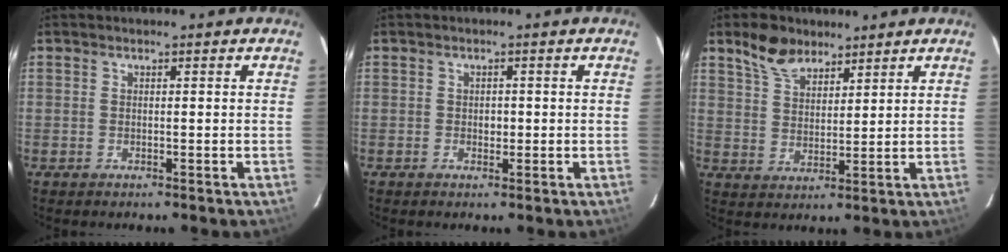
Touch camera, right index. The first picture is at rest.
{"total": 1.4, "force": [-0.1, 1.2, 0.7], "torque": [-0.011, 0.003, -0.002]}
{"total": 7.4, "force": [5.4, 3.8, 3.3], "torque": [-0.060, 0.015, 0.103]}